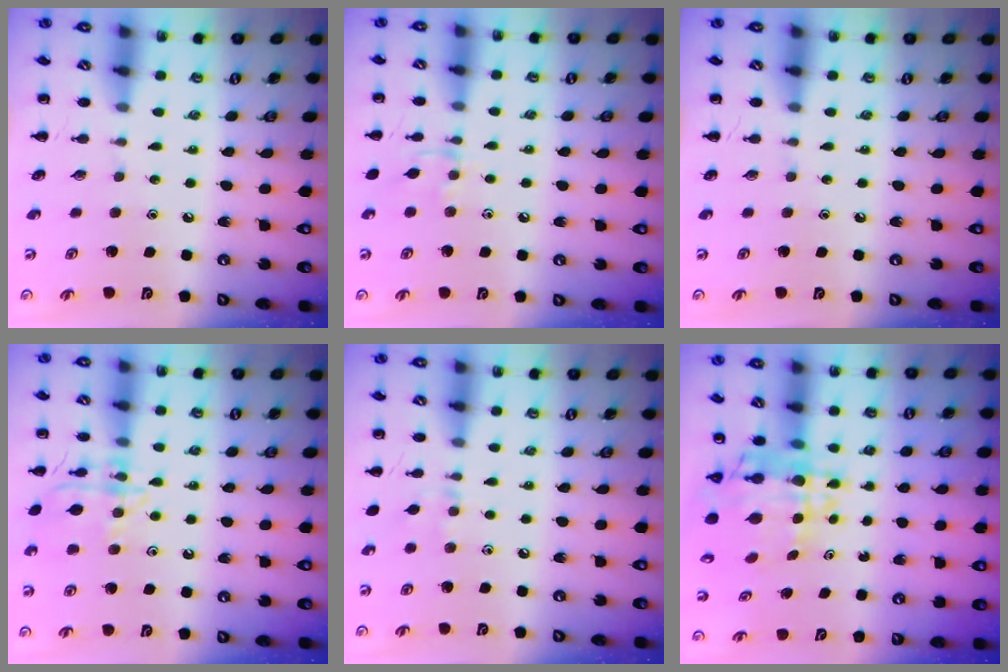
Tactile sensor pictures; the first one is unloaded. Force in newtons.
{"total": 6.8, "press": 6.6, "slide": 1.3}
{"total": 0.0}
{"total": 13.7, "press": 13.7, "slide": 0.4}
{"total": 5.5, "press": 5.1, "slide": 1.8}
{"total": 9.2, "press": 8.7, "slide": 3.2}